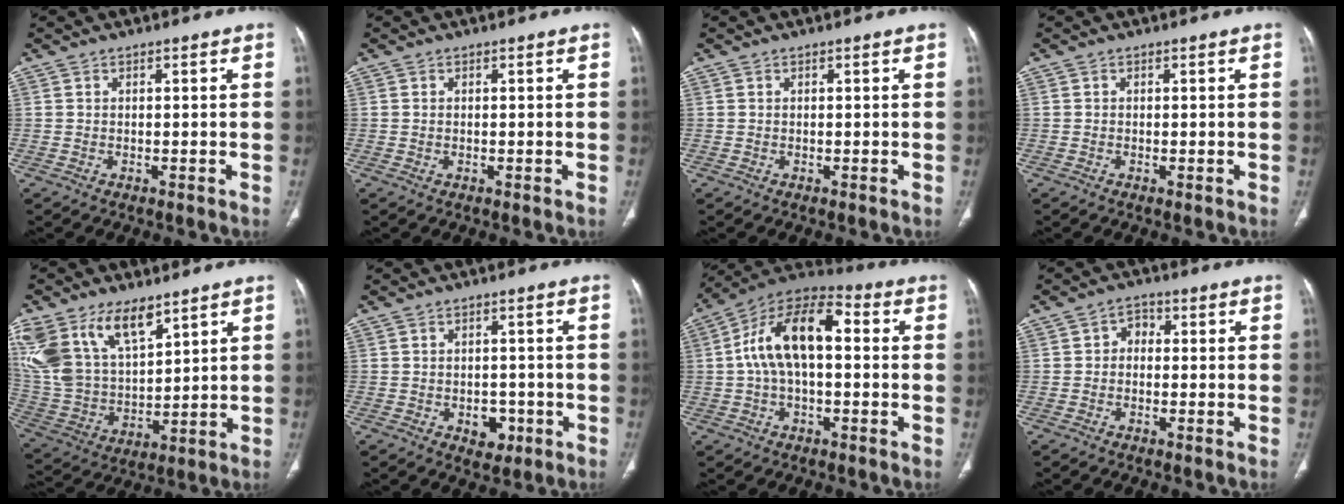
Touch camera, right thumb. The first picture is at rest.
{"total": 0.0}
{"total": 0.0}
{"total": 0.0}
{"total": 19.4, "force": [11.1, 10.2, 12.1], "torque": [-0.238, -0.028, 0.231]}
{"total": 4.3, "force": [-1.7, 3.1, 2.5], "torque": [-0.013, 0.008, -0.016]}
{"total": 15.0, "force": [1.2, 7.7, 12.8], "torque": [-0.224, 0.045, 0.010]}
{"total": 2.7, "force": [-0.2, 2.2, 1.5], "torque": [-0.008, 0.013, -0.016]}